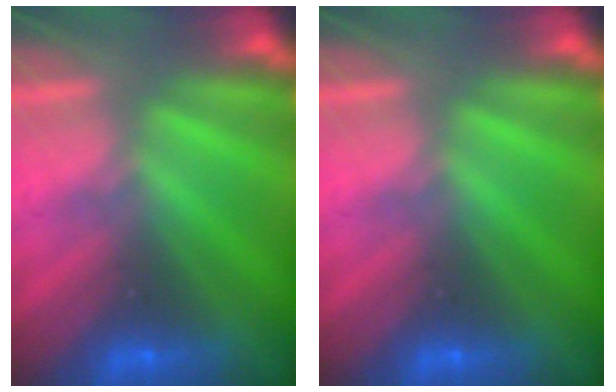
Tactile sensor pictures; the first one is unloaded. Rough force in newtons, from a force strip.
{"total": 0.0}